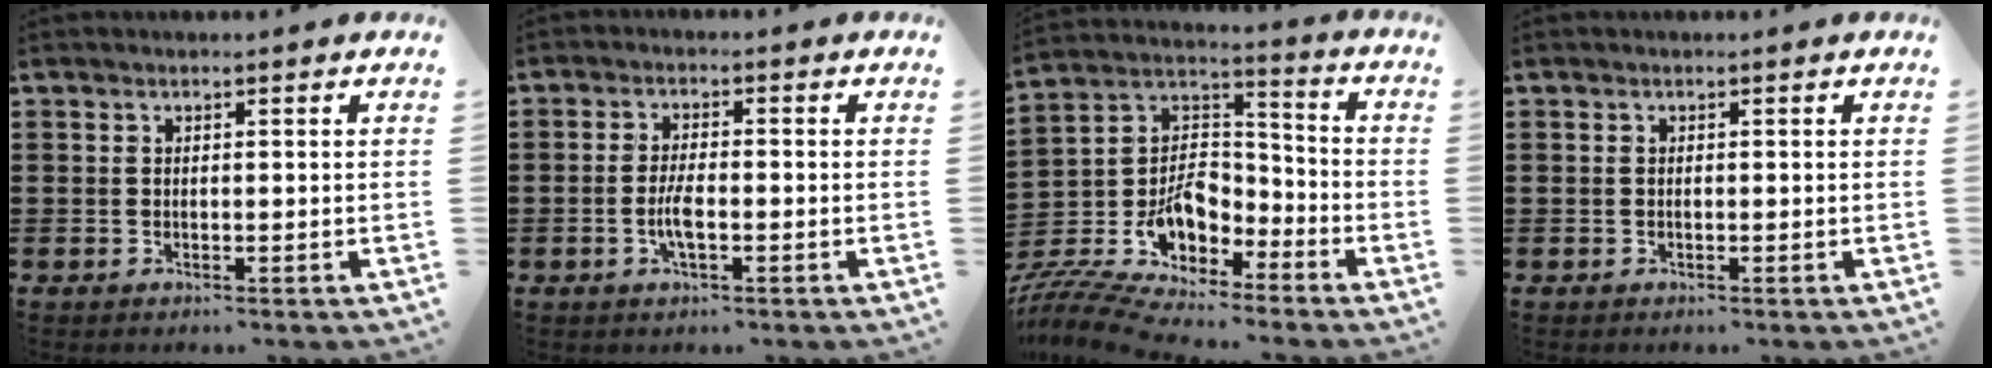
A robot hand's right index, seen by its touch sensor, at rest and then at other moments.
{"total": 3.7, "force": [-1.1, 1.0, 3.4], "torque": [-0.074, -0.003, -0.024]}
{"total": 10.3, "force": [-6.4, 6.0, 5.3], "torque": [-0.119, 0.006, -0.122]}
{"total": 0.0}